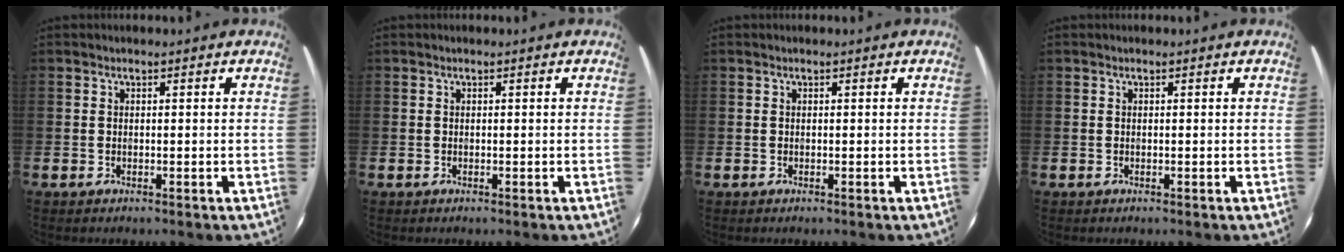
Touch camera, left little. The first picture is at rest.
{"total": 0.0}
{"total": 0.0}
{"total": 0.0}